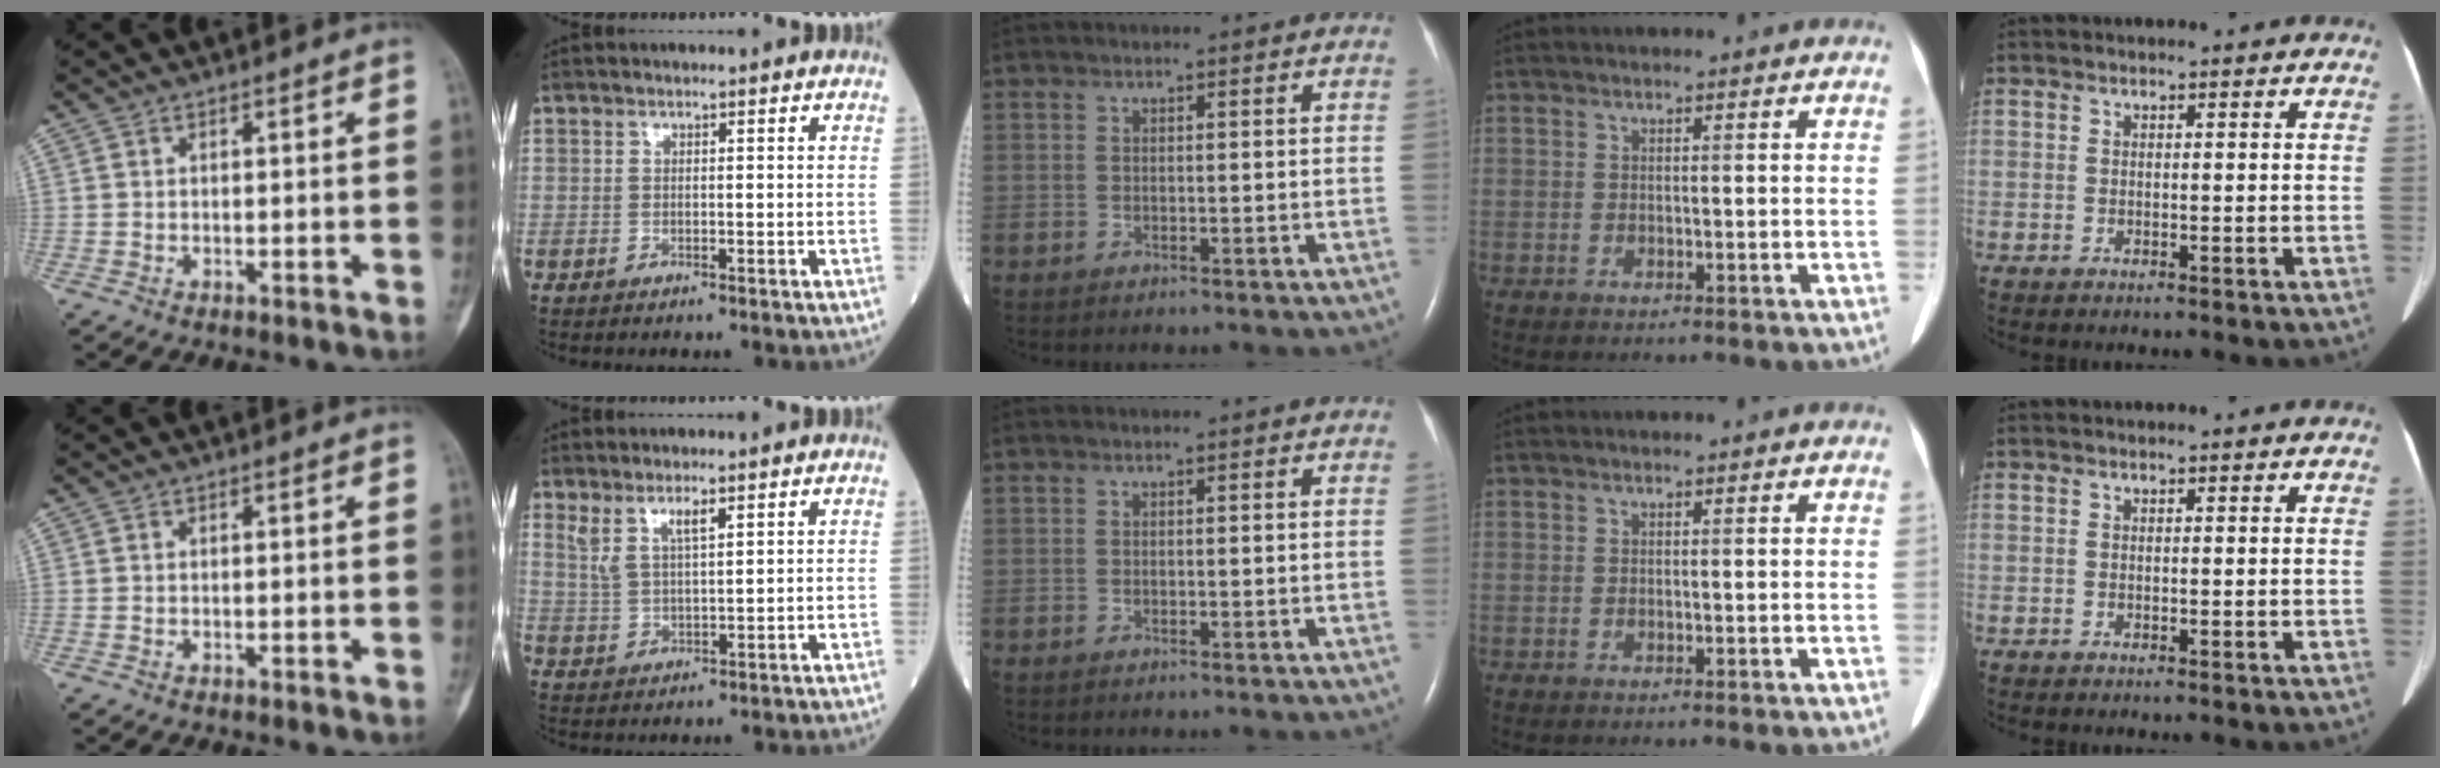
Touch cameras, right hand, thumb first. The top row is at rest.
{"index": {"total": 3.8, "force": [2.5, 0.6, 2.8], "torque": [-0.064, 0.007, 0.057]}}